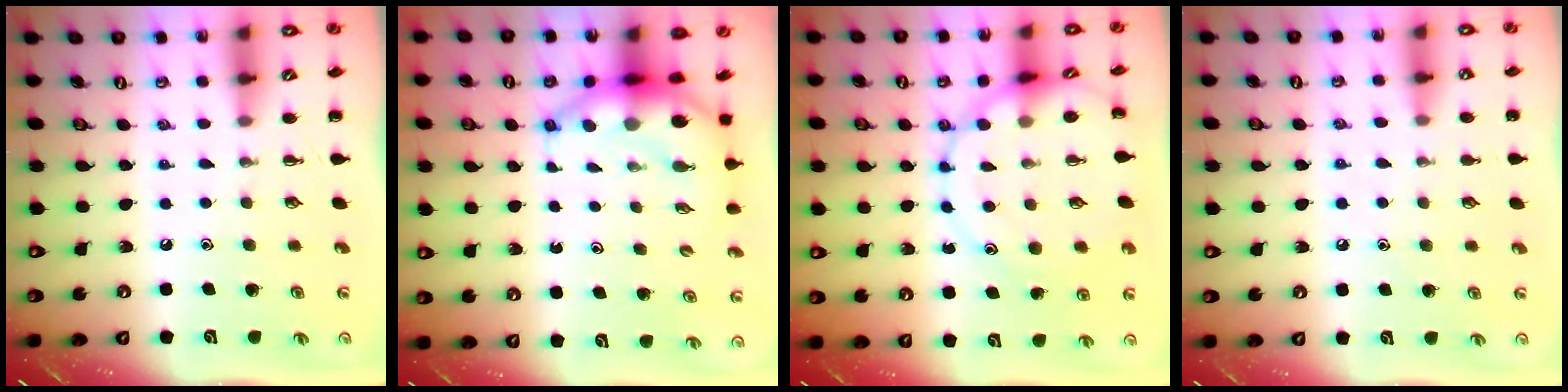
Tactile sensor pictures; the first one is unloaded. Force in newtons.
{"total": 6.7, "press": 6.5, "slide": 1.5}
{"total": 13.2, "press": 13.2, "slide": 0.8}
{"total": 6.2, "press": 5.8, "slide": 2.2}